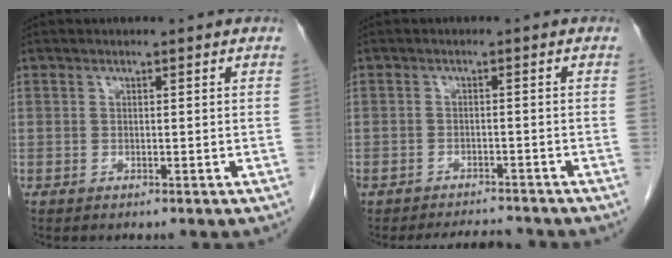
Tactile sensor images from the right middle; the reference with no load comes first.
{"total": 5.3, "force": [-5.0, 1.3, 1.0], "torque": [-0.013, -0.002, -0.072]}